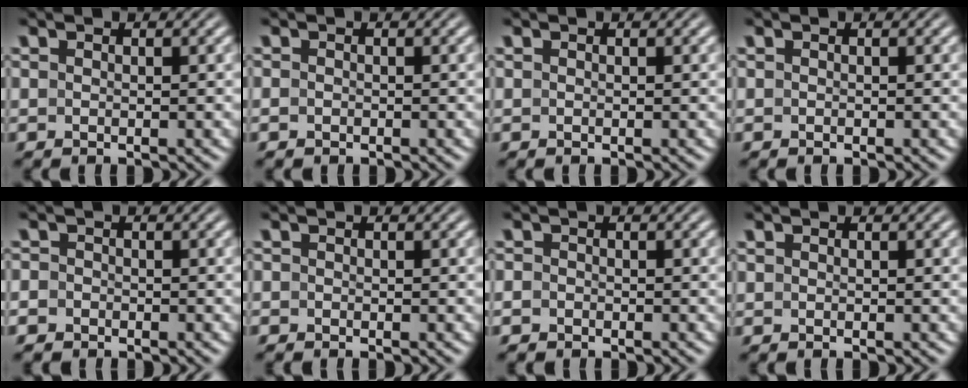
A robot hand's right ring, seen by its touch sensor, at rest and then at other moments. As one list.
[{"total": 0.7, "force": [-0.6, 0.4, 0.2], "torque": [-0.011, -0.011, -0.005]}, {"total": 0.0}, {"total": 0.0}, {"total": 2.3, "force": [-1.4, 1.8, 0.1], "torque": [-0.015, -0.015, -0.023]}, {"total": 0.9, "force": [-0.7, 0.7, 0.0], "torque": [-0.007, -0.006, -0.011]}, {"total": 1.7, "force": [-1.1, 1.3, 0.1], "torque": [-0.015, -0.013, -0.017]}, {"total": 0.0}]